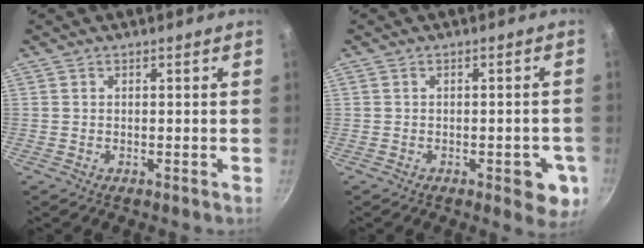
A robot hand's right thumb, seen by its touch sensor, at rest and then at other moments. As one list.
[{"total": 6.9, "force": [-2.3, 2.9, 5.8], "torque": [-0.044, 0.009, -0.026]}]